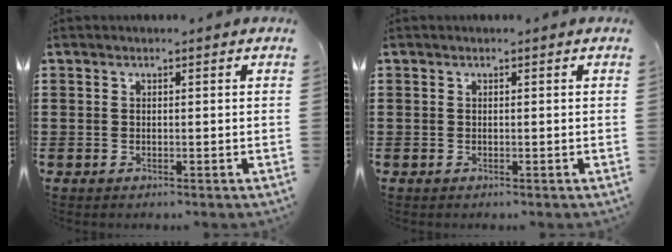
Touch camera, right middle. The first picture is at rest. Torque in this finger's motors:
{"motor_torque": [-0.01, 0.01, 0.02, -0.01]}